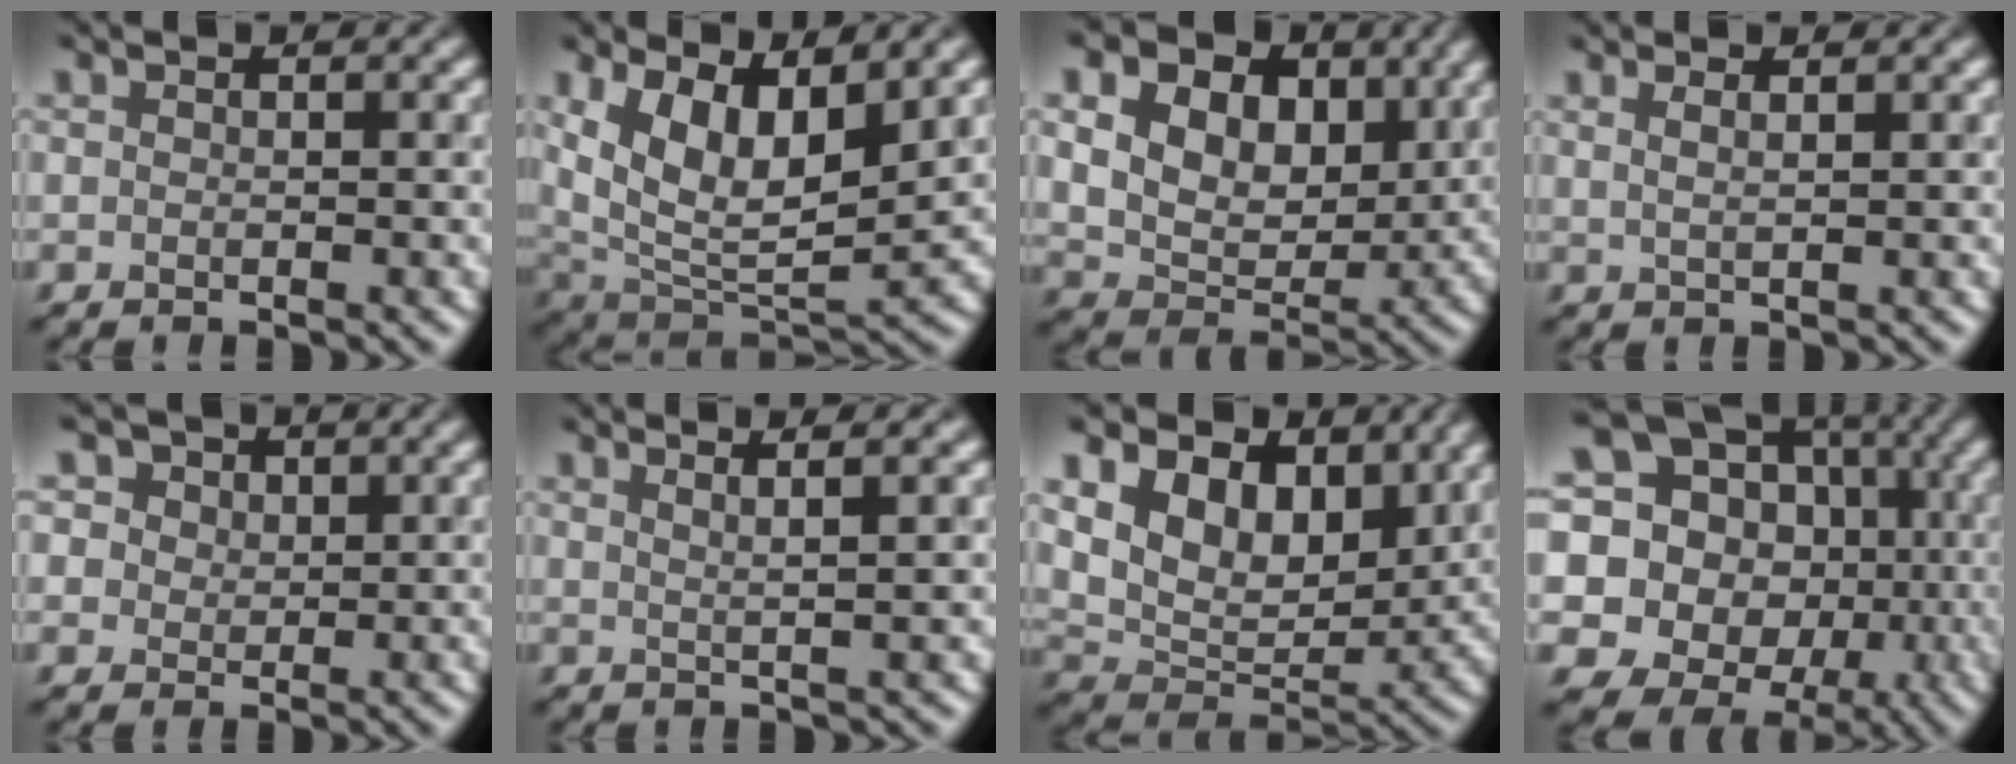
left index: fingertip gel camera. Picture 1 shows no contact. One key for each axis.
{"total": 11.3, "fx": 4.4, "fy": 5.2, "fz": 9.1, "tx": -0.159, "ty": -0.005, "tz": 0.074}
{"total": 14.2, "fx": 5.7, "fy": 9.8, "fz": 8.6, "tx": -0.160, "ty": 0.024, "tz": 0.098}
{"total": 2.6, "fx": 1.5, "fy": 1.1, "fz": 1.7, "tx": -0.006, "ty": 0.005, "tz": 0.000}
{"total": 6.5, "fx": 3.5, "fy": 4.6, "fz": 2.9, "tx": -0.064, "ty": 0.010, "tz": 0.042}
{"total": 3.9, "fx": 2.4, "fy": 1.2, "fz": 2.9, "tx": -0.024, "ty": 0.018, "tz": 0.003}
{"total": 9.5, "fx": 4.3, "fy": 6.2, "fz": 5.8, "tx": -0.110, "ty": -0.011, "tz": 0.067}
{"total": 19.9, "fx": 1.7, "fy": 18.0, "fz": 8.3, "tx": -0.183, "ty": 0.044, "tz": 0.006}